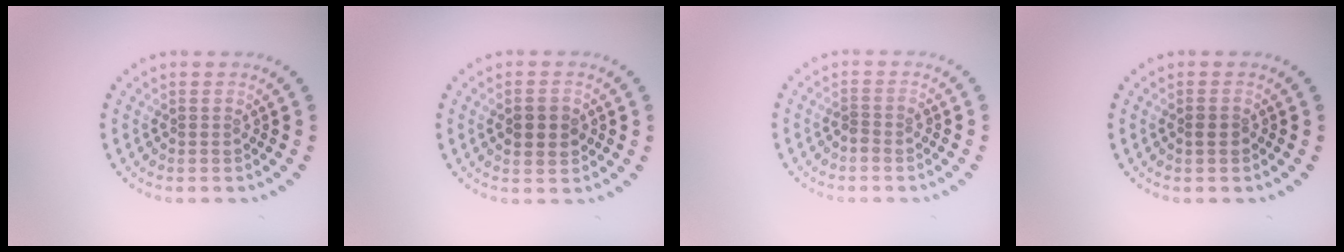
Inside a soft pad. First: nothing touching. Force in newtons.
{"total": 2.5, "press": 2.5, "slide": 0.2}
{"total": 1.0, "press": 0.9, "slide": 0.6}
{"total": 1.0, "press": 1.0, "slide": 0.3}